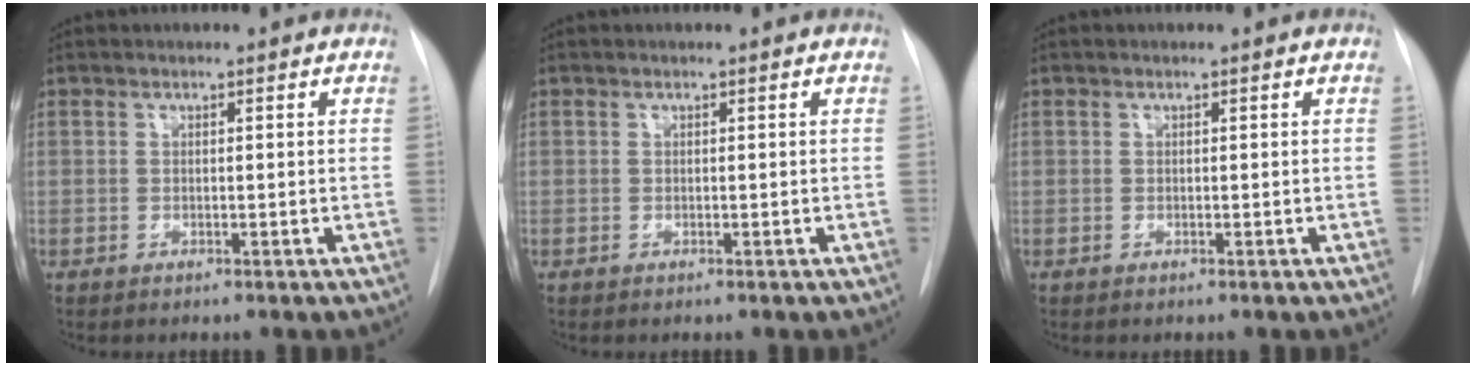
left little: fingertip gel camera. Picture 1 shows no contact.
{"total": 0.0}
{"total": 0.0}